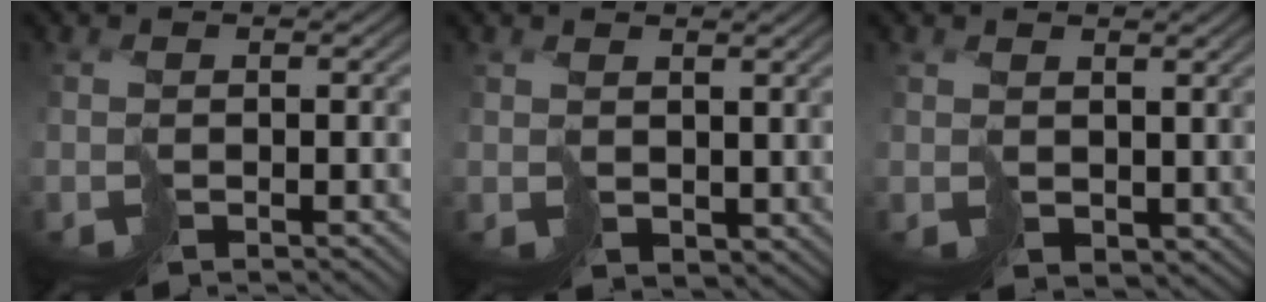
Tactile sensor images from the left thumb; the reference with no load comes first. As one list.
[{"total": 2.7, "force": [2.0, 1.5, 0.9], "torque": [-0.034, -0.005, 0.044]}, {"total": 2.6, "force": [2.0, 1.4, 0.8], "torque": [-0.032, -0.005, 0.043]}]